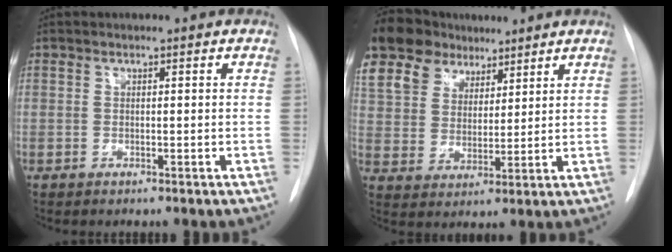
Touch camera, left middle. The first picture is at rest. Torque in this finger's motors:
{"motor_torque": [0.36, -0.28, 1.05, 0.21]}